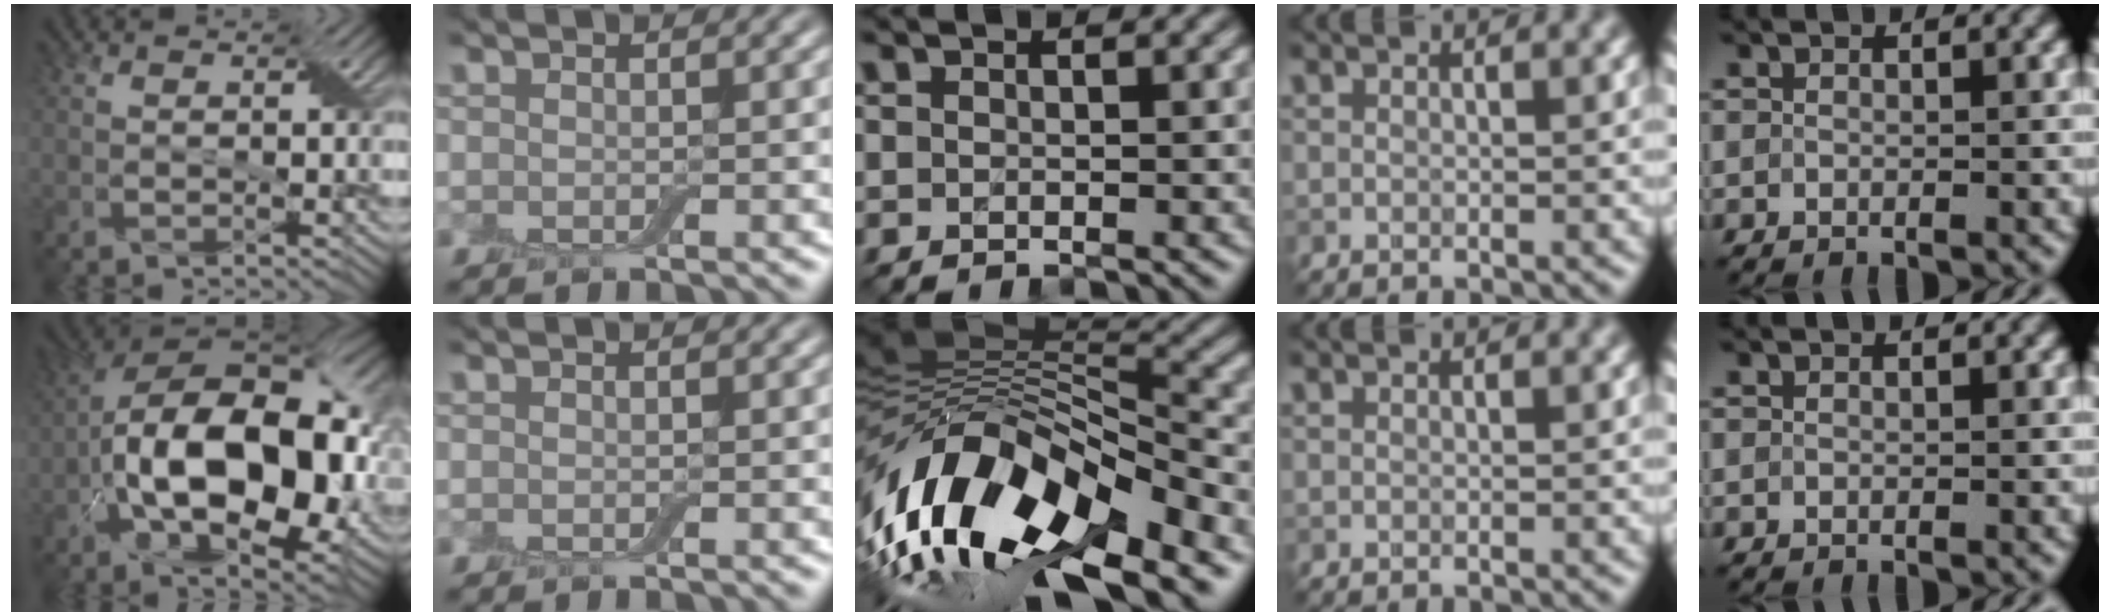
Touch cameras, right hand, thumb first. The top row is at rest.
{"thumb": {"total": 19.7, "force": [-2.9, 10.3, 16.5], "torque": [-0.285, -0.008, -0.056]}, "middle": {"total": 16.7, "force": [-6.8, 7.5, 13.2], "torque": [-0.252, 0.005, -0.123]}}